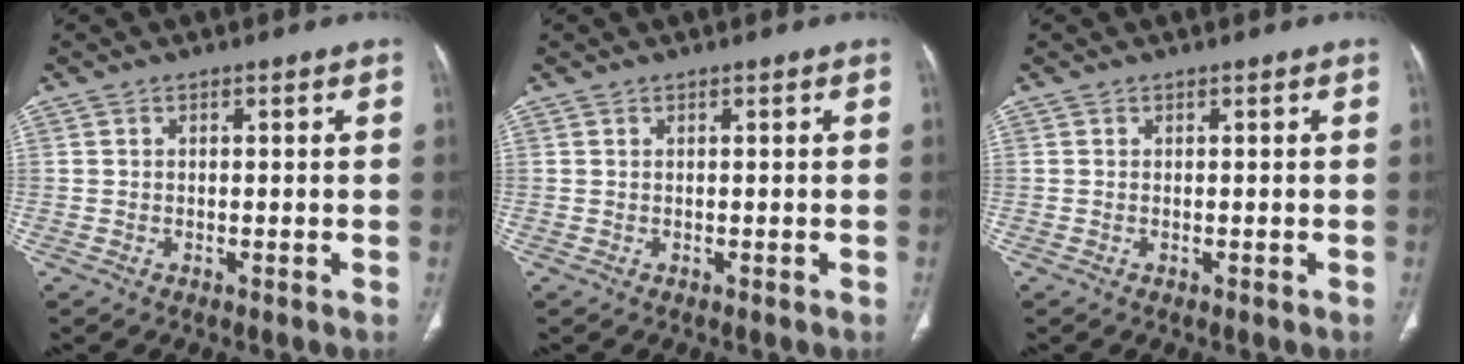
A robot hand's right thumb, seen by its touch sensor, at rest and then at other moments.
{"total": 0.0}
{"total": 0.0}